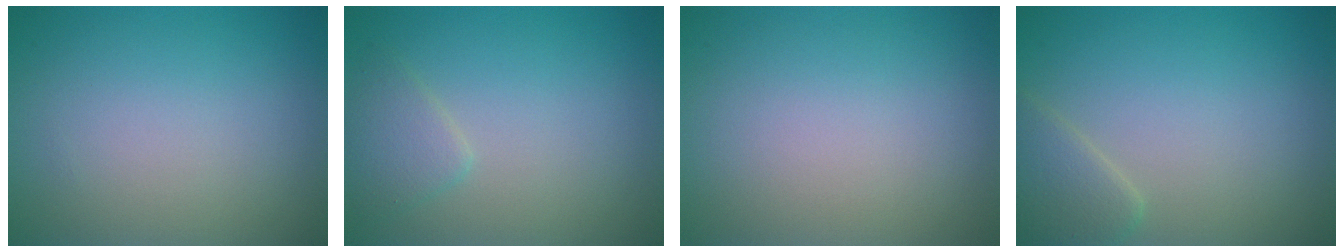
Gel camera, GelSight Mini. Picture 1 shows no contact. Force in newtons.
{"total": 1.8, "press": 1.8, "slide": 0.2}
{"total": 0.0}
{"total": 2.4, "press": 2.4, "slide": 0.1}